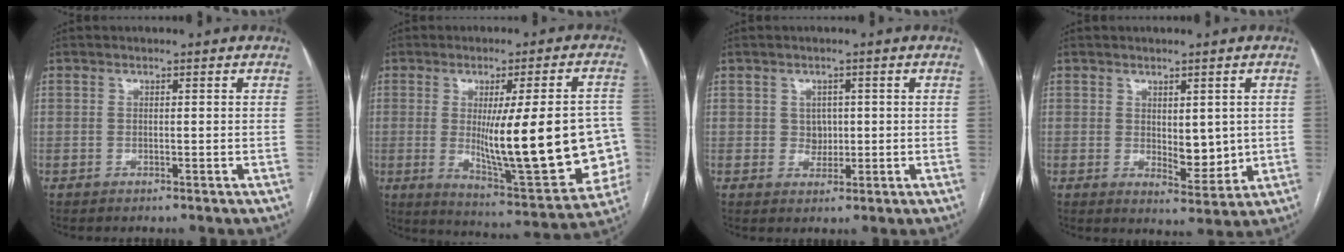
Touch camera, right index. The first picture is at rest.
{"total": 22.0, "force": [-1.8, 3.9, 21.6], "torque": [-0.254, -0.001, -0.004]}
{"total": 2.6, "force": [0.3, 2.2, 1.3], "torque": [-0.015, 0.002, 0.008]}
{"total": 5.6, "force": [0.3, 2.6, 4.9], "torque": [-0.069, -0.010, 0.016]}